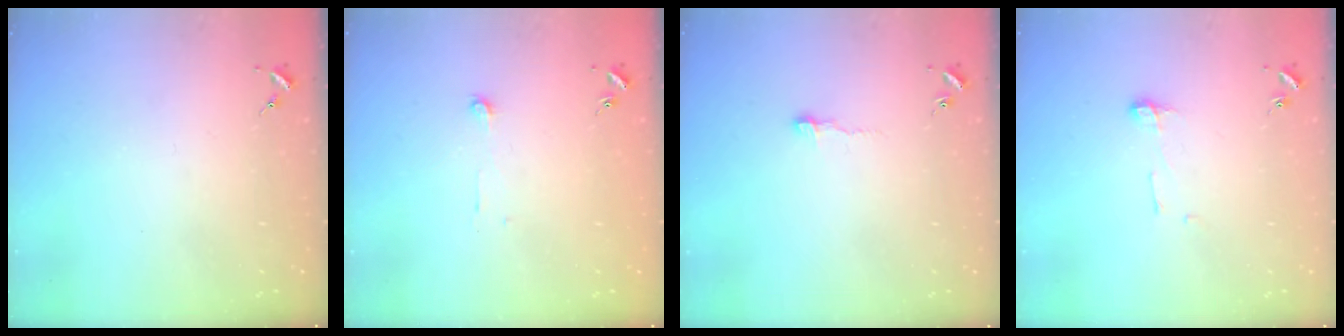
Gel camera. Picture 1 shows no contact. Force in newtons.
{"total": 3.8, "press": 3.8, "slide": 0.3}
{"total": 3.4, "press": 3.4, "slide": 0.2}
{"total": 4.5, "press": 4.5, "slide": 0.5}